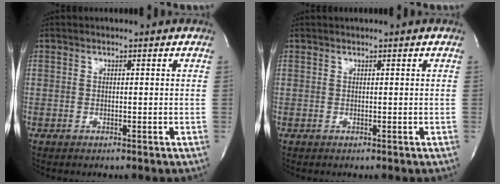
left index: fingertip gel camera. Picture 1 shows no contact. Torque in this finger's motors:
{"motor_torque": [-0.01, -0.29, 0.07, 0.00]}